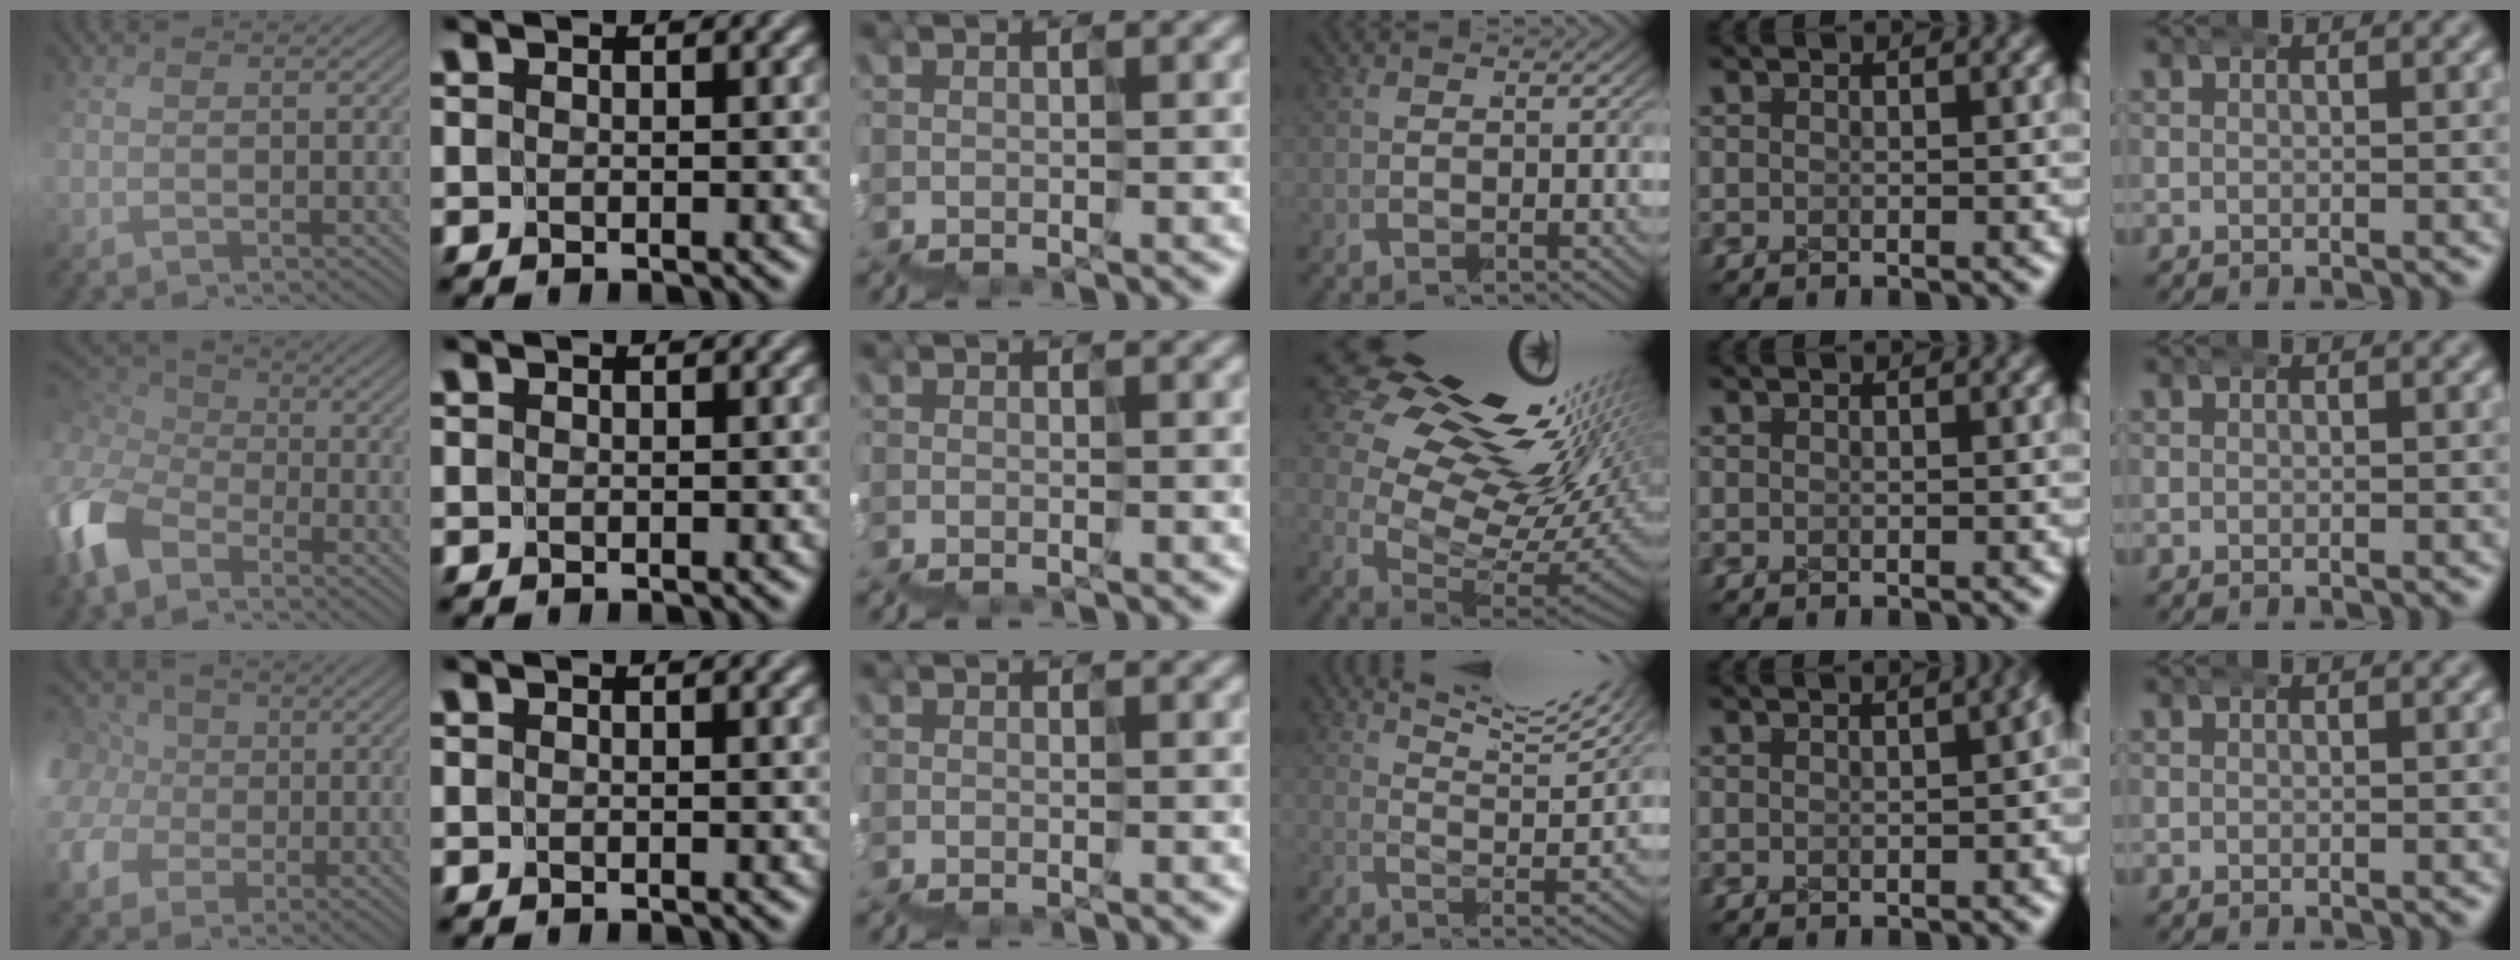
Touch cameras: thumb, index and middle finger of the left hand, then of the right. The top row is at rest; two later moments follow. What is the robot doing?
{"motion": "wrap", "object": "ethernet cable"}